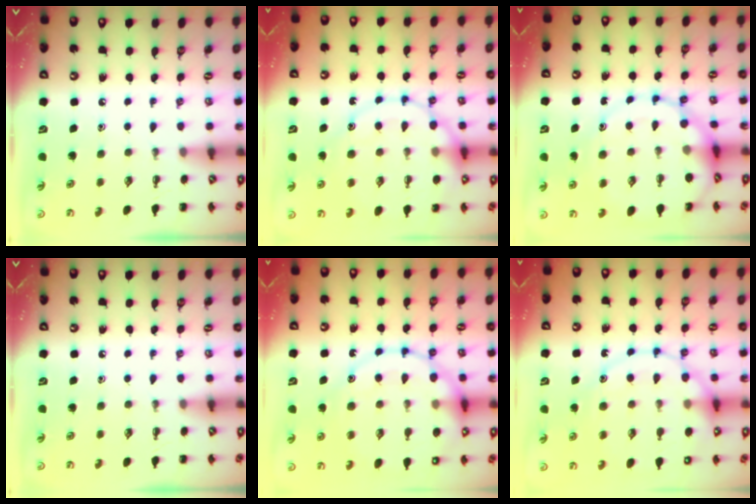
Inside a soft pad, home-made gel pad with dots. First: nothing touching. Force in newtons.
{"total": 17.0, "press": 16.9, "slide": 1.9}
{"total": 14.6, "press": 14.6, "slide": 1.3}
{"total": 0.0}
{"total": 21.0, "press": 21.0, "slide": 1.8}
{"total": 17.8, "press": 17.7, "slide": 1.4}